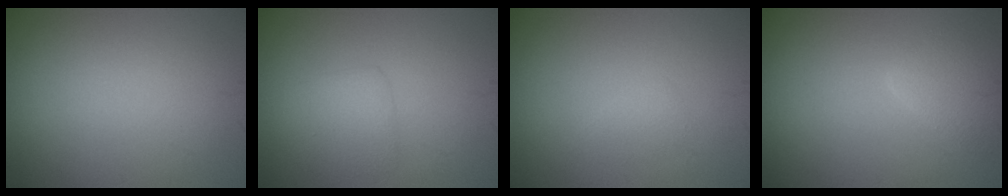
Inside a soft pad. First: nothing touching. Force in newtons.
{"total": 2.4, "press": 2.4, "slide": 0.1}
{"total": 0.9, "press": 0.9, "slide": 0.1}
{"total": 2.6, "press": 2.6, "slide": 0.2}